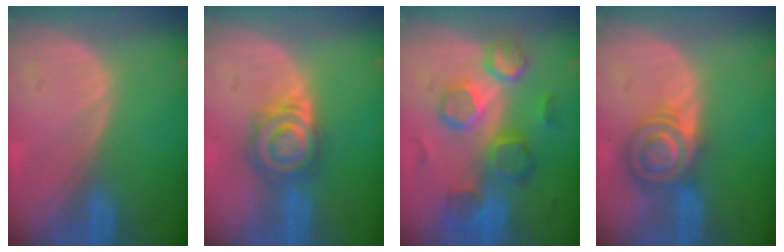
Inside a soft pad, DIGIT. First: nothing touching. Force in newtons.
{"total": 6.9, "press": 6.5, "slide": 2.5}
{"total": 10.3, "press": 9.1, "slide": 4.9}
{"total": 6.4, "press": 6.2, "slide": 1.6}